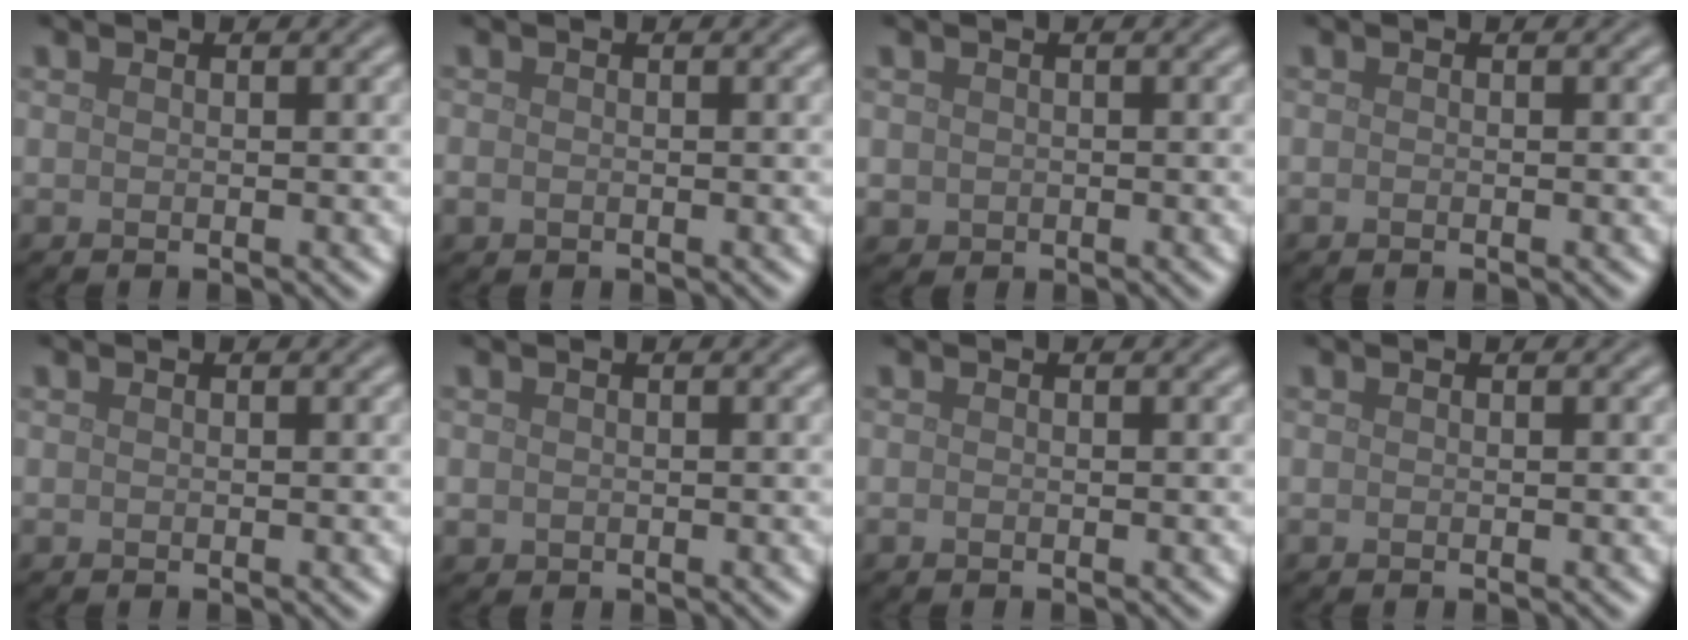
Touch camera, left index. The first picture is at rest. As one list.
[{"total": 0.7, "force": [-0.2, 0.6, 0.3], "torque": [-0.005, -0.004, -0.005]}, {"total": 1.0, "force": [0.1, 1.0, 0.2], "torque": [0.001, -0.003, 0.000]}, {"total": 0.0}, {"total": 0.0}, {"total": 0.7, "force": [0.0, 0.7, 0.1], "torque": [0.001, -0.002, -0.001]}, {"total": 0.0}, {"total": 0.0}]